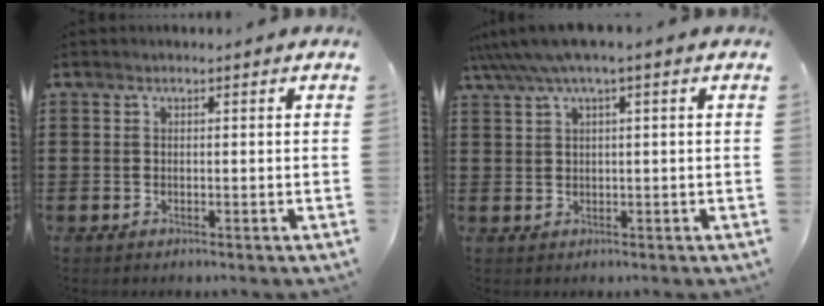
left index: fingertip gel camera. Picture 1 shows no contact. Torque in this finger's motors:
{"motor_torque": [0.78, -0.81, 1.05, 0.21]}